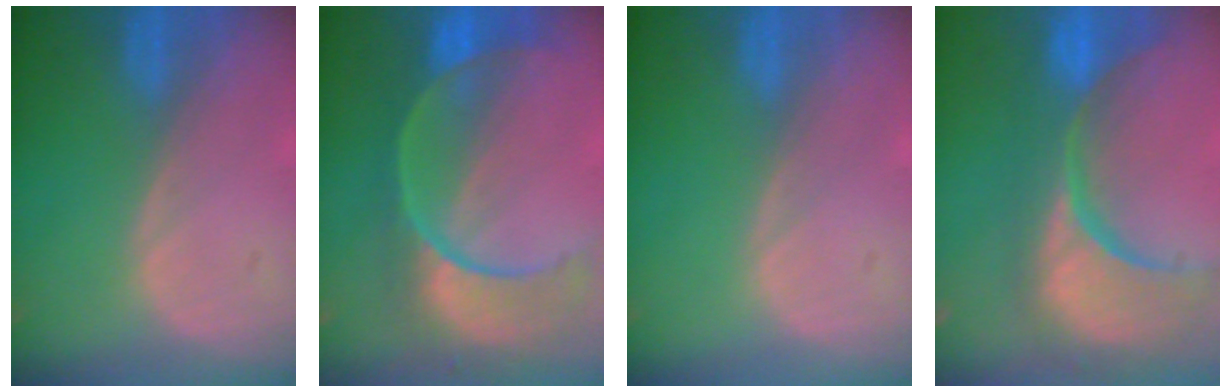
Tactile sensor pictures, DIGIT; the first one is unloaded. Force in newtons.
{"total": 11.2, "press": 9.4, "slide": 6.1}
{"total": 0.0}
{"total": 15.4, "press": 12.1, "slide": 9.5}